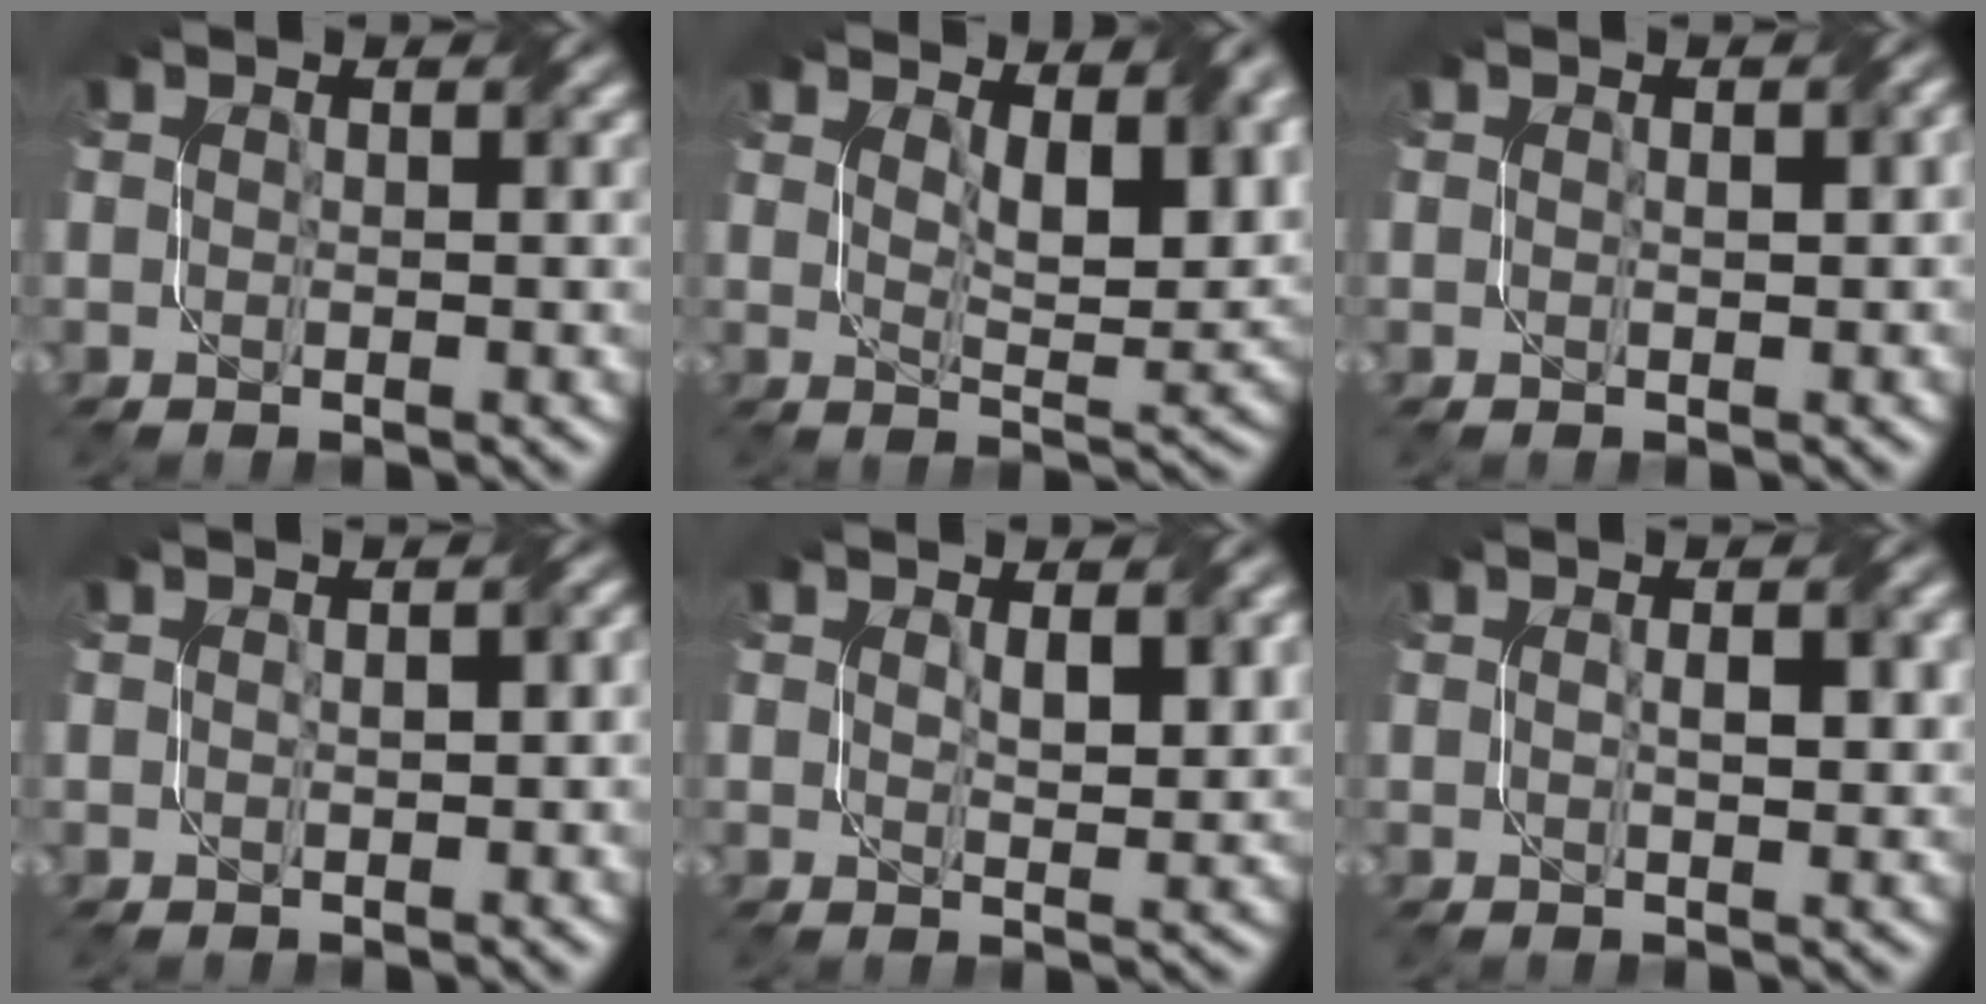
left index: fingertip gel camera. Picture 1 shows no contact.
{"total": 6.6, "force": [3.3, 2.5, 5.1], "torque": [-0.083, -0.006, 0.061]}
{"total": 1.0, "force": [0.1, 0.3, 1.0], "torque": [-0.015, 0.003, 0.006]}
{"total": 1.9, "force": [0.1, 0.8, 1.8], "torque": [-0.027, 0.001, 0.006]}
{"total": 2.7, "force": [0.9, 1.0, 2.3], "torque": [-0.041, -0.003, 0.022]}
{"total": 2.1, "force": [0.3, 0.7, 2.0], "torque": [-0.035, 0.003, 0.007]}